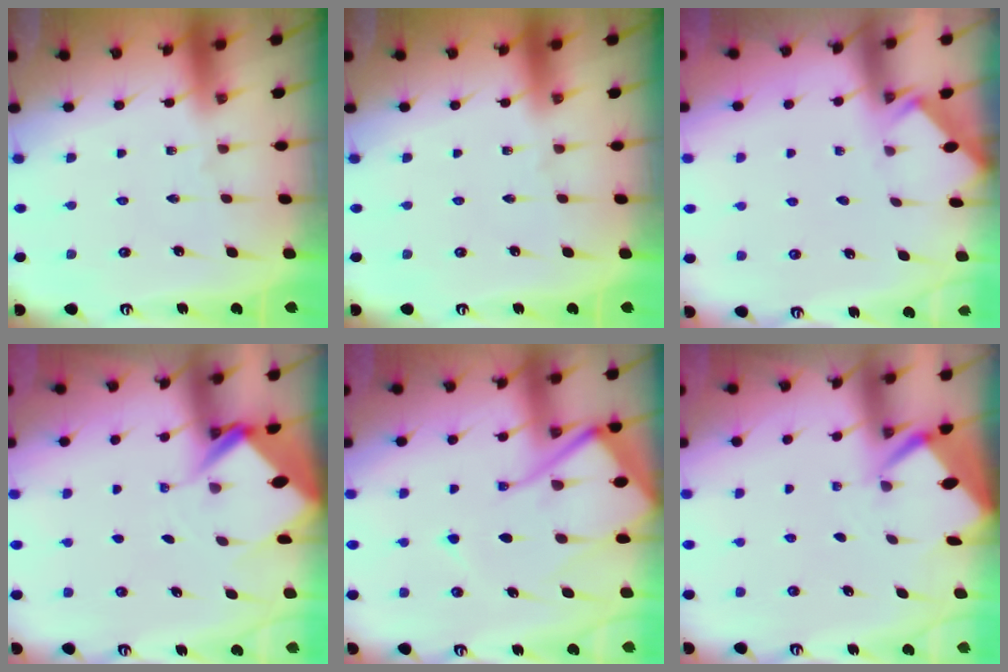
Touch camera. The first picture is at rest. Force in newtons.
{"total": 0.0}
{"total": 1.7, "press": 1.7, "slide": 0.2}
{"total": 5.0, "press": 5.0, "slide": 0.6}
{"total": 13.7, "press": 13.6, "slide": 1.6}
{"total": 2.7, "press": 2.7, "slide": 0.3}